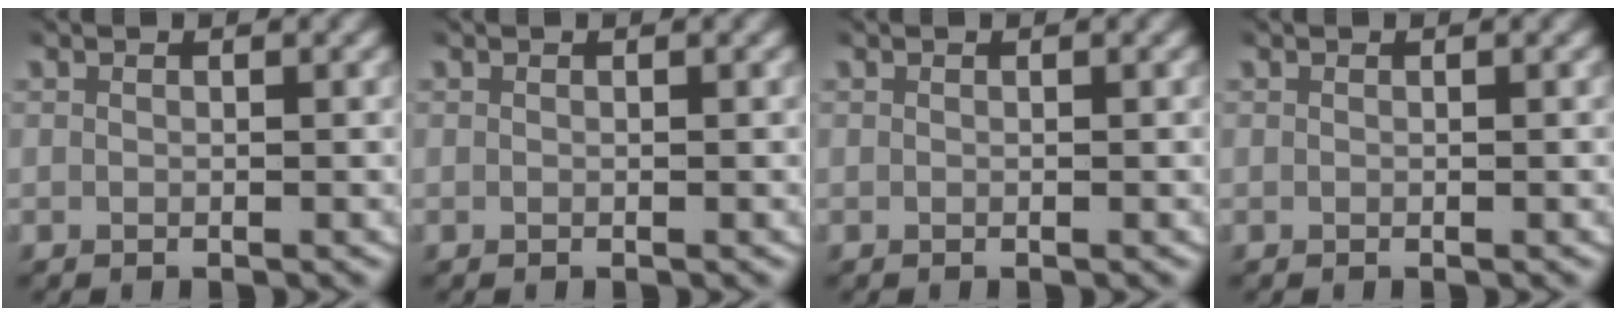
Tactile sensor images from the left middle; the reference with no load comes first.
{"total": 0.0}
{"total": 0.0}
{"total": 0.0}